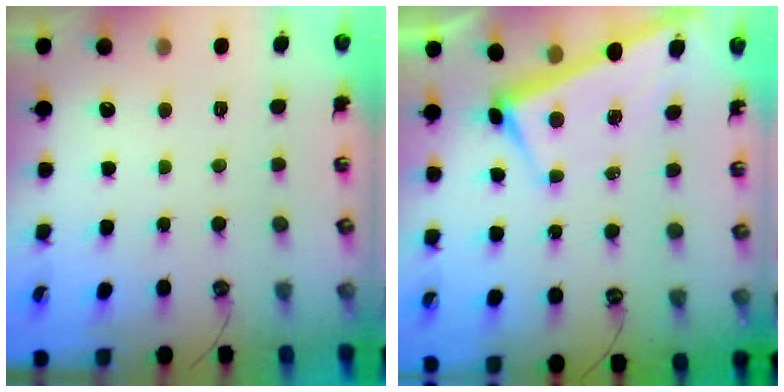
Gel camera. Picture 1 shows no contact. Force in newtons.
{"total": 3.0, "press": 3.0, "slide": 0.0}